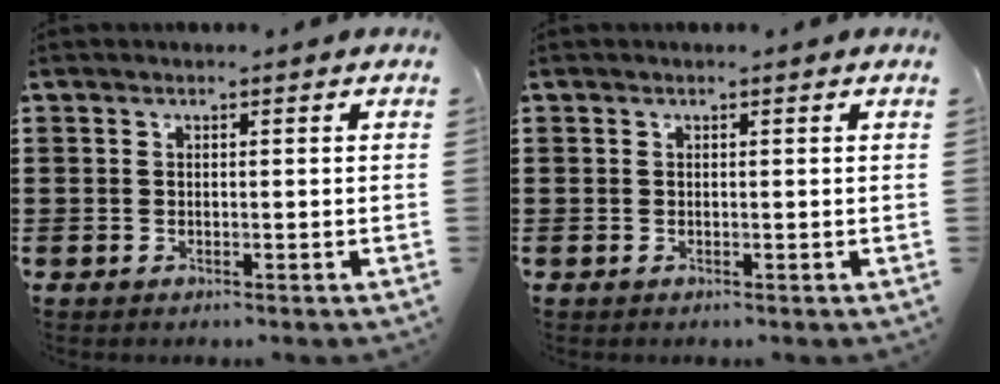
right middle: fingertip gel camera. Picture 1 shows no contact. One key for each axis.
{"total": 0.0}